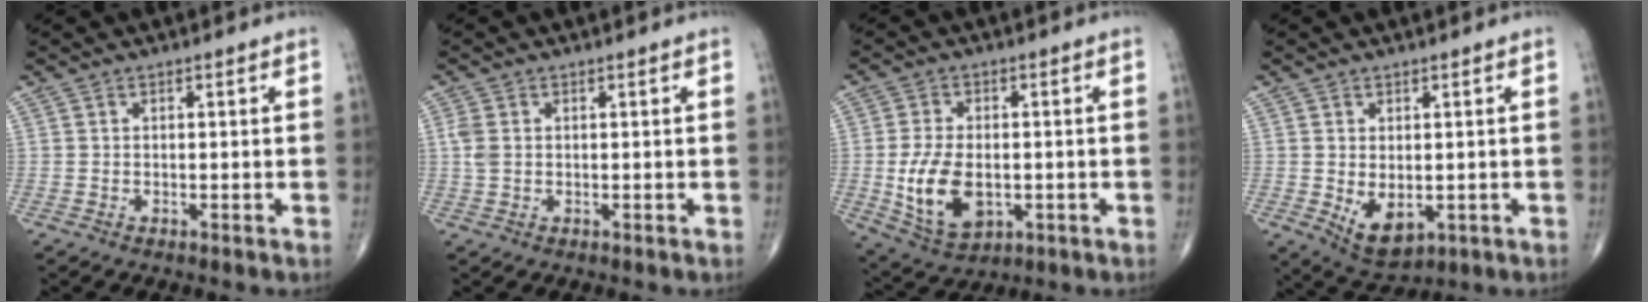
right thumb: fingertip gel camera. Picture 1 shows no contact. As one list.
[{"total": 2.6, "force": [0.3, 1.8, 1.9], "torque": [-0.056, 0.003, 0.006]}, {"total": 11.7, "force": [-1.7, 7.1, 9.2], "torque": [-0.166, -0.007, -0.017]}, {"total": 6.8, "force": [-1.0, 4.1, 5.4], "torque": [-0.076, -0.011, 0.002]}]